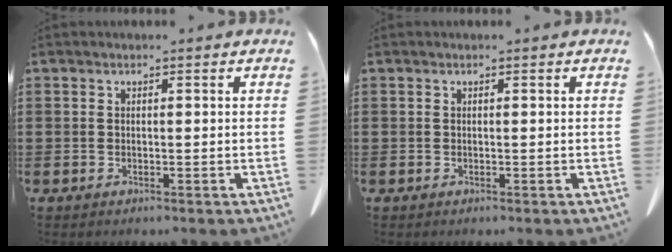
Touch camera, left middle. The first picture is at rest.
{"total": 0.0}